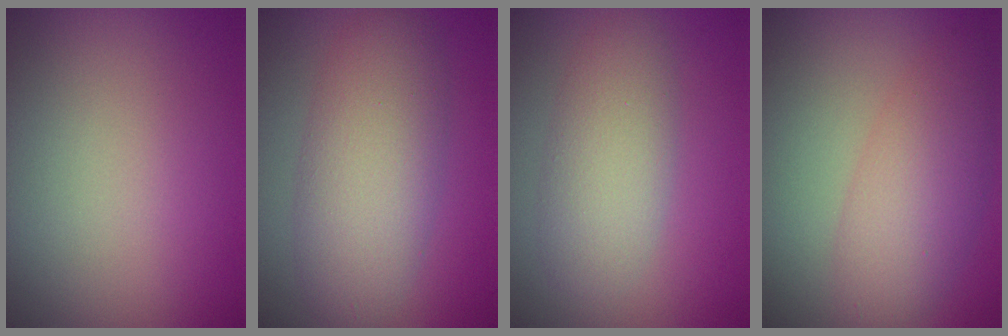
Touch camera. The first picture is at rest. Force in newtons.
{"total": 6.0, "press": 6.0, "slide": 0.2}
{"total": 4.0, "press": 4.0, "slide": 0.3}
{"total": 4.3, "press": 4.3, "slide": 0.0}